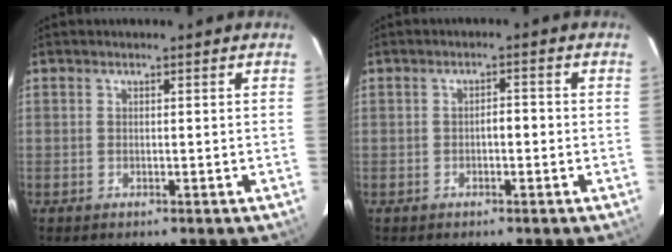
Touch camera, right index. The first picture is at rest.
{"total": 1.9, "force": [-0.5, 0.7, 1.7], "torque": [-0.022, 0.006, -0.009]}